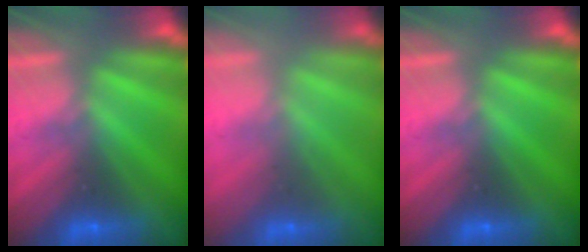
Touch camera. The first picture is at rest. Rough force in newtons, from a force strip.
{"total": 2.5}
{"total": 0.0}